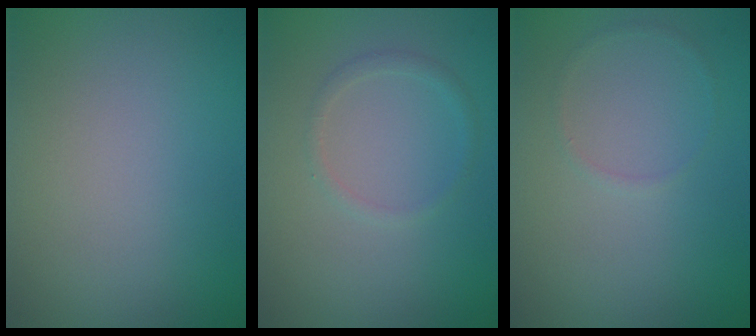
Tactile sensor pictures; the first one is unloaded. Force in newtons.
{"total": 1.0, "press": 1.0, "slide": 0.1}
{"total": 0.5, "press": 0.5, "slide": 0.1}